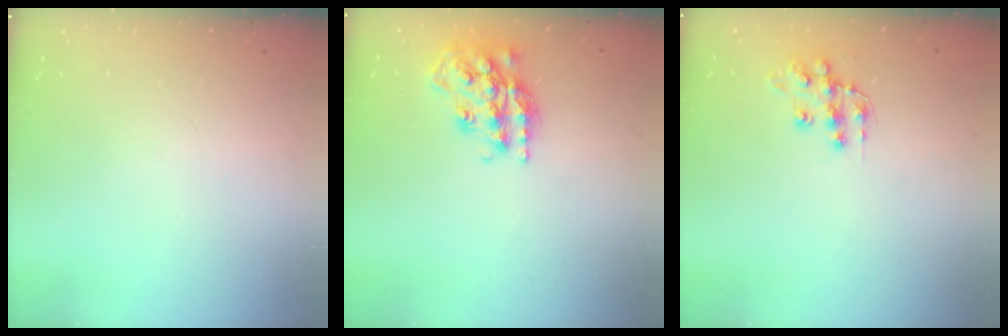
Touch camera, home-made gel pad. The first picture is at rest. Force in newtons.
{"total": 18.6, "press": 18.5, "slide": 1.5}
{"total": 11.6, "press": 11.5, "slide": 0.9}